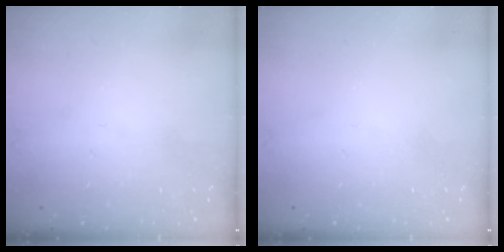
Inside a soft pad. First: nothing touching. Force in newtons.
{"total": 0.0}